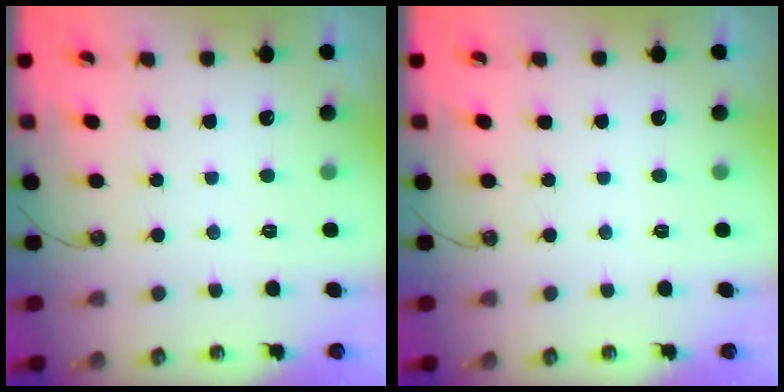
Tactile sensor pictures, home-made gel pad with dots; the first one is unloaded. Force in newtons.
{"total": 0.0}